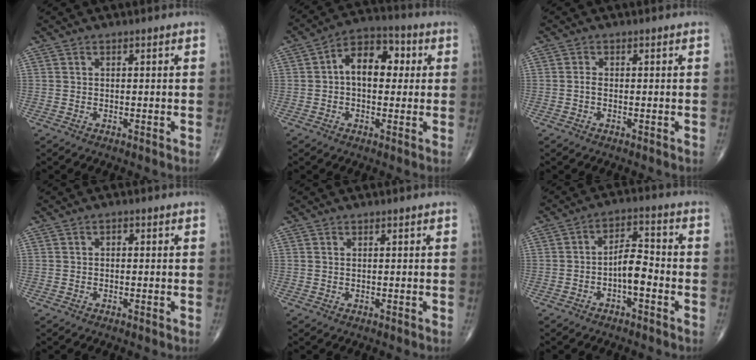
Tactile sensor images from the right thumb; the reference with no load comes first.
{"total": 10.2, "force": [1.3, 6.6, 7.7], "torque": [-0.094, 0.027, 0.012]}
{"total": 0.9, "force": [-0.1, 0.5, 0.8], "torque": [-0.017, -0.001, -0.004]}
{"total": 0.8, "force": [0.0, 0.6, 0.5], "torque": [-0.002, 0.002, -0.004]}
{"total": 0.0}
{"total": 6.5, "force": [-2.1, 2.9, 5.5], "torque": [-0.084, 0.030, -0.039]}